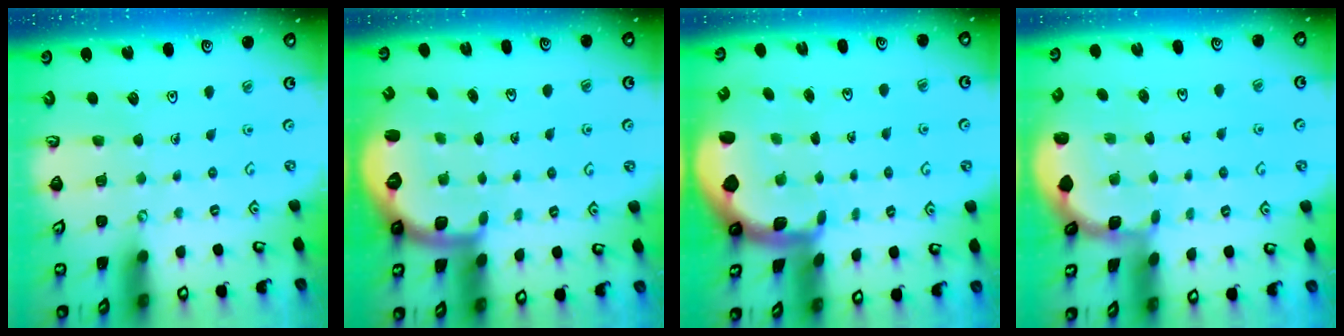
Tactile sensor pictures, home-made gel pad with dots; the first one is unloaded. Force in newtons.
{"total": 1.9, "press": 1.8, "slide": 0.4}
{"total": 1.8, "press": 1.7, "slide": 0.4}
{"total": 2.6, "press": 2.6, "slide": 0.3}